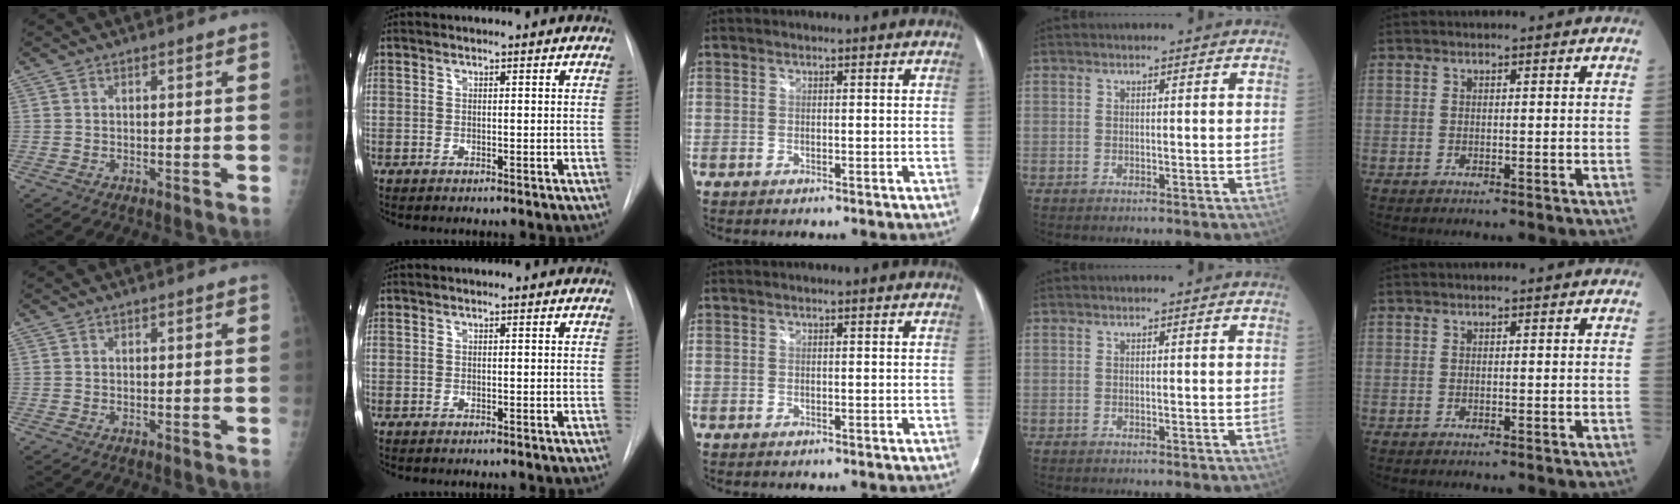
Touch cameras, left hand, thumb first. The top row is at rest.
{}